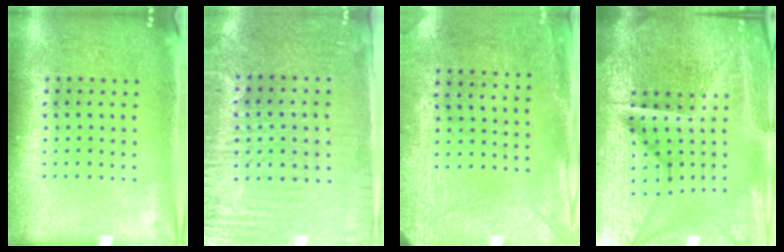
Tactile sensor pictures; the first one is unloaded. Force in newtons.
{"total": 3.5, "press": 3.3, "slide": 1.2}
{"total": 2.9, "press": 2.5, "slide": 1.5}
{"total": 7.1, "press": 6.2, "slide": 3.4}